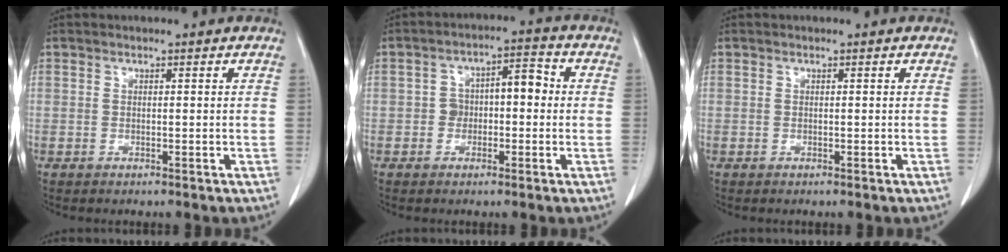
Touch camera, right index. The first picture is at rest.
{"total": 5.8, "force": [-0.2, 3.3, 4.8], "torque": [-0.080, 0.043, -0.003]}
{"total": 0.0}